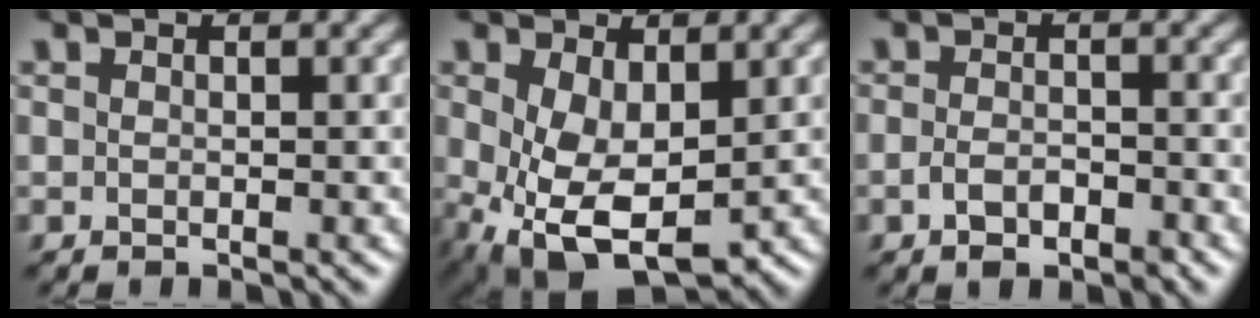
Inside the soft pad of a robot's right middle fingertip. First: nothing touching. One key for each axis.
{"total": 7.2, "fx": -0.7, "fy": 4.2, "fz": 5.7, "tx": -0.134, "ty": -0.022, "tz": 0.003}
{"total": 2.1, "fx": -1.1, "fy": 1.1, "fz": 1.5, "tx": -0.027, "ty": 0.002, "tz": -0.019}